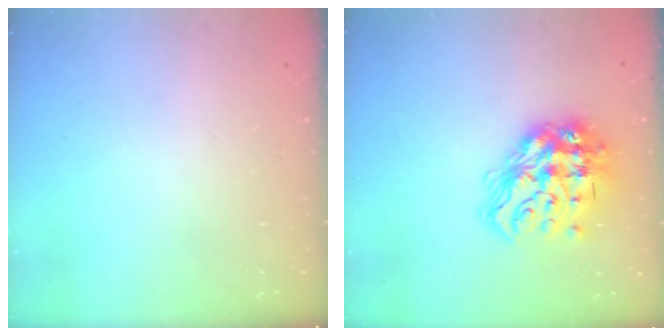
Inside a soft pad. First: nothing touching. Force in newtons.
{"total": 18.0, "press": 18.0, "slide": 1.8}